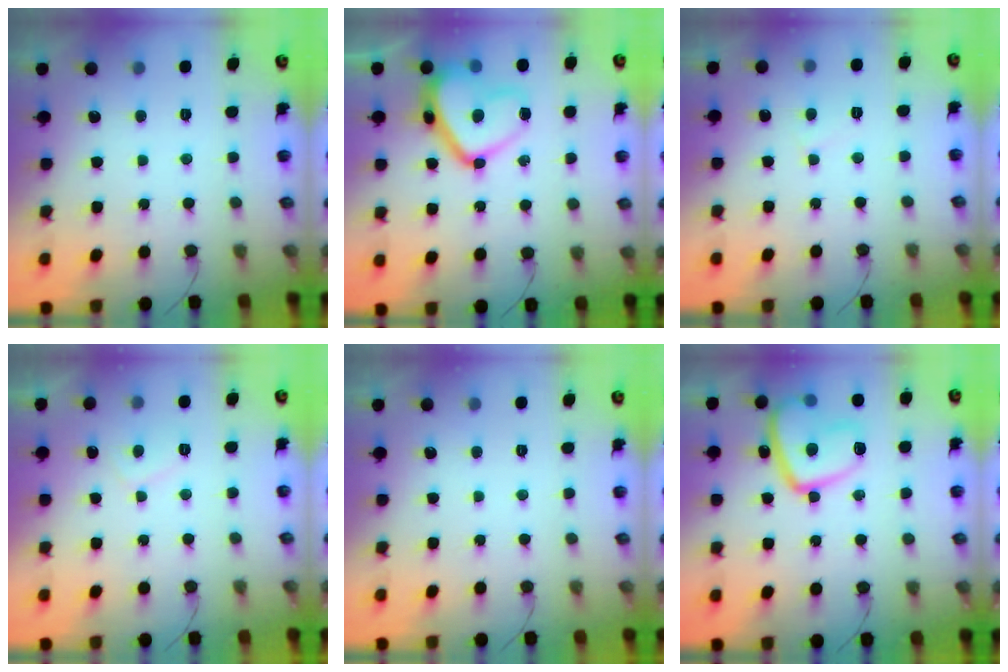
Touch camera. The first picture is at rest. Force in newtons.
{"total": 16.7, "press": 16.7, "slide": 1.5}
{"total": 2.0, "press": 2.0, "slide": 0.2}
{"total": 2.0, "press": 1.8, "slide": 0.7}
{"total": 0.0}
{"total": 16.9, "press": 16.8, "slide": 1.8}